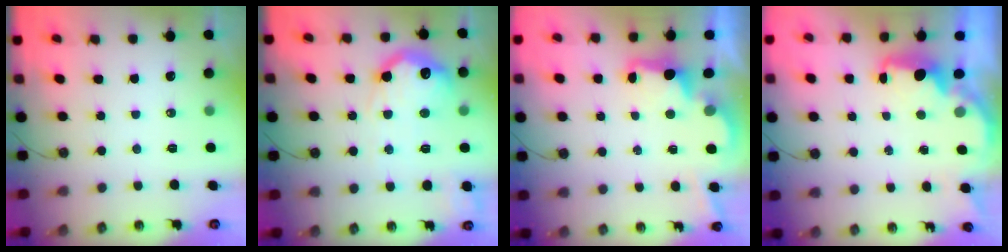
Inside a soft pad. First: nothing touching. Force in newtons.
{"total": 18.7, "press": 18.7, "slide": 1.7}
{"total": 2.7, "press": 2.6, "slide": 0.8}
{"total": 3.3, "press": 3.3, "slide": 0.6}